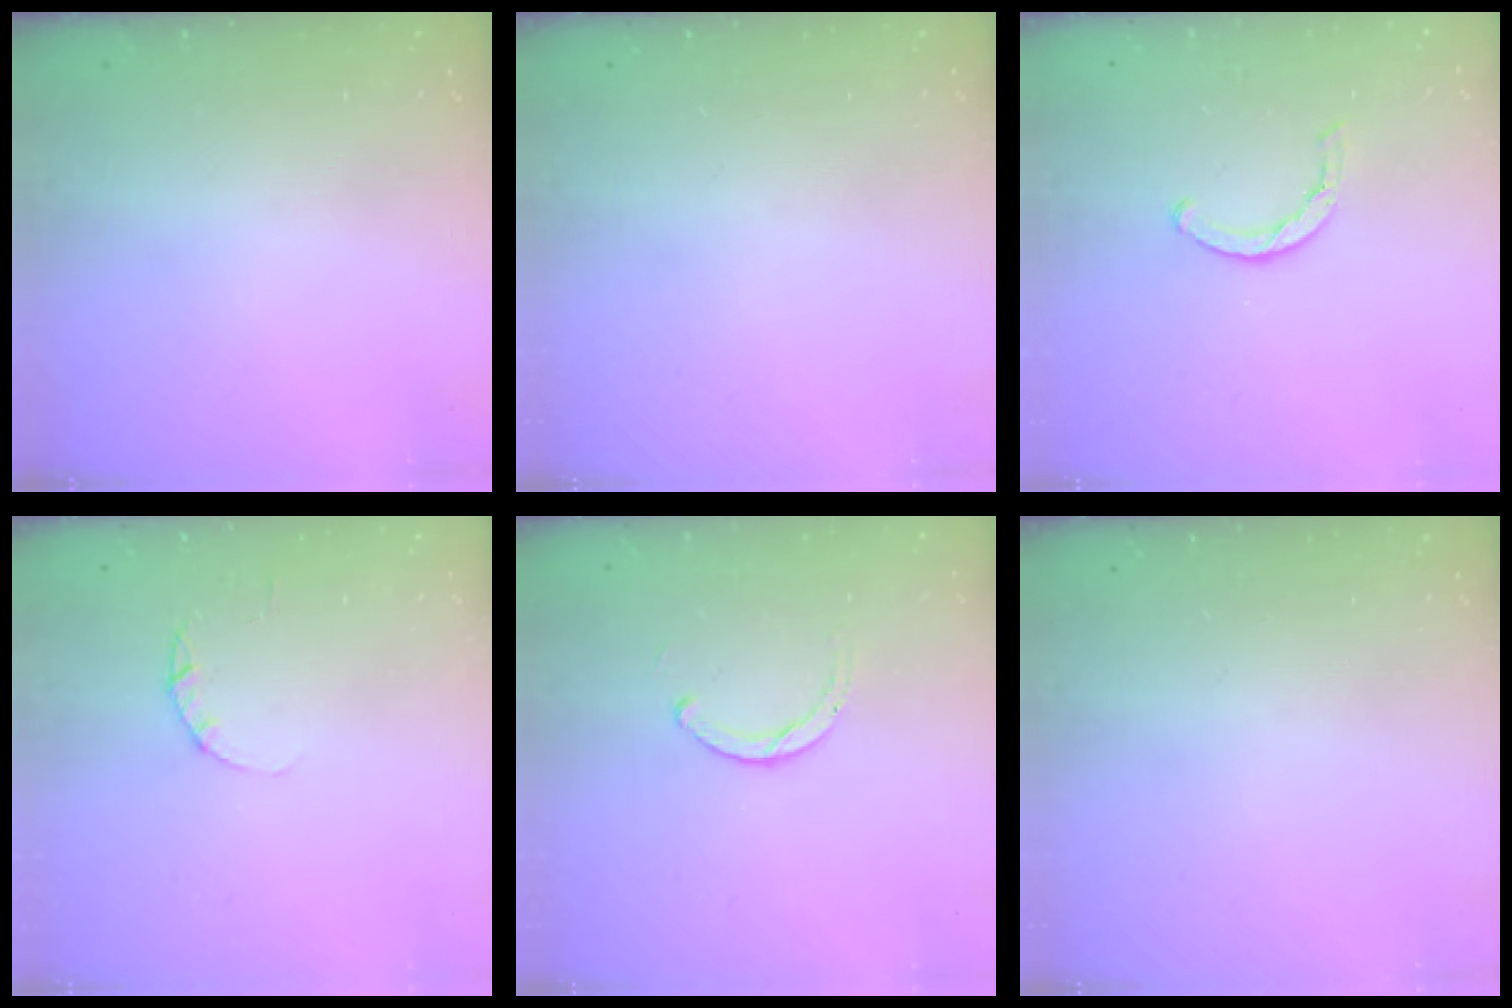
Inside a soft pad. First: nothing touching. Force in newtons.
{"total": 0.0}
{"total": 3.0, "press": 3.0, "slide": 0.3}
{"total": 2.2, "press": 2.2, "slide": 0.4}
{"total": 1.8, "press": 1.8, "slide": 0.2}
{"total": 0.0}